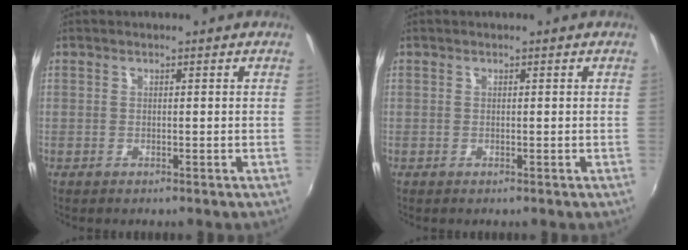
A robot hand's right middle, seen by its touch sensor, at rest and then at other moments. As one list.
[{"total": 0.0}]